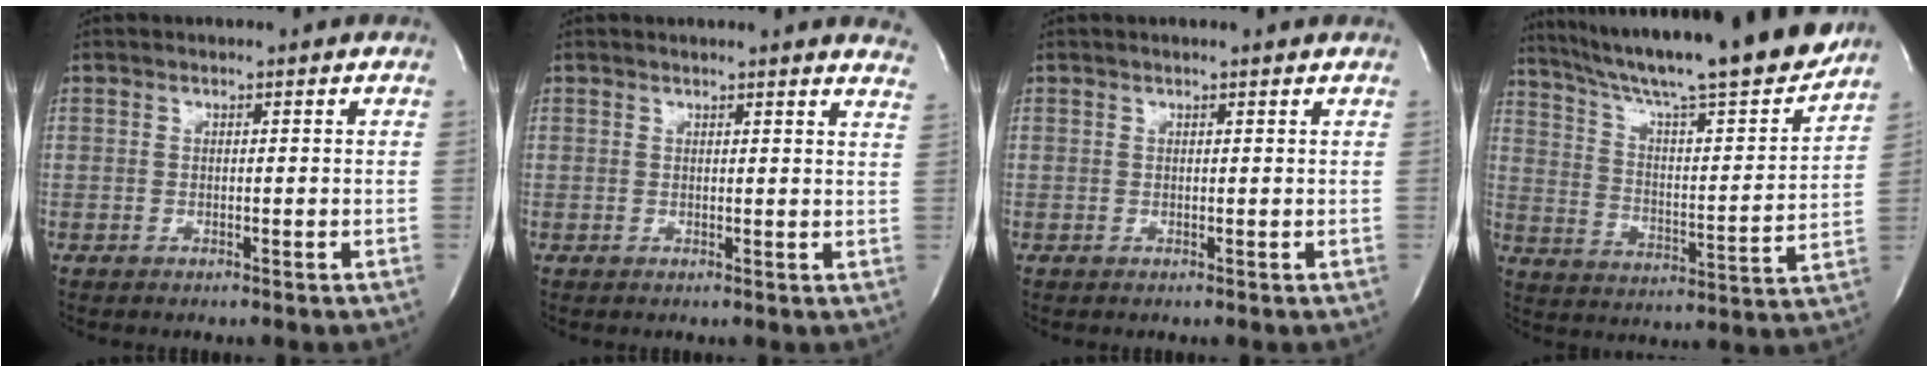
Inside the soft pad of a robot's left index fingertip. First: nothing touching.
{"total": 8.7, "force": [8.3, 0.3, 2.8], "torque": [-0.024, -0.032, 0.065]}
{"total": 1.3, "force": [1.1, -0.3, 0.7], "torque": [-0.015, 0.008, 0.019]}
{"total": 24.2, "force": [21.0, 0.6, 12.0], "torque": [-0.202, -0.035, 0.308]}